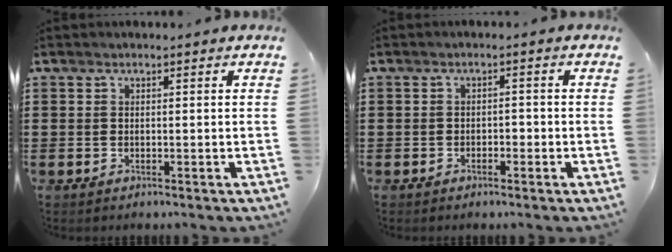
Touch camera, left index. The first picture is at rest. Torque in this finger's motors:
{"motor_torque": [-0.07, -0.07, 0.06, -0.01]}